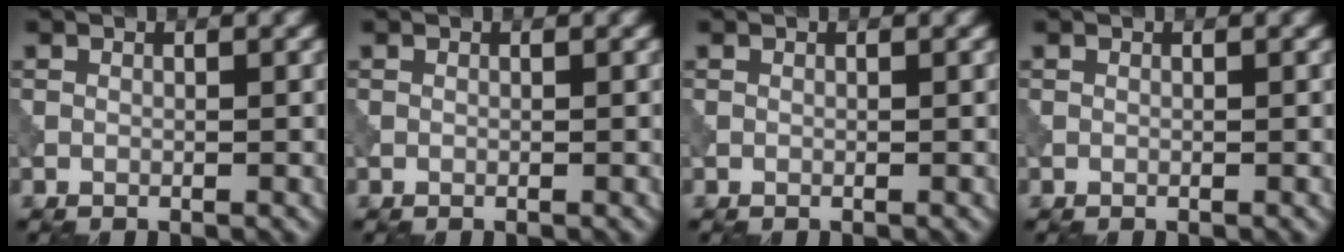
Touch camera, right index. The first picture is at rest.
{"total": 0.0}
{"total": 0.0}
{"total": 0.0}